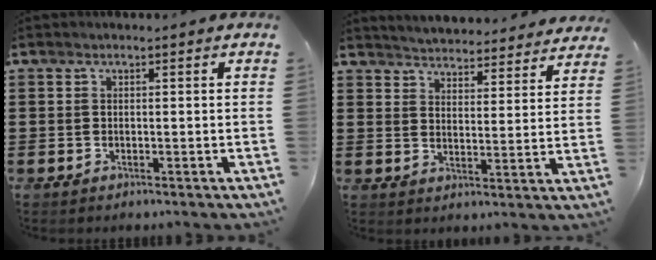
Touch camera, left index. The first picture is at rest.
{"total": 4.4, "force": [4.3, -0.3, -0.2], "torque": [-0.018, -0.036, 0.074]}